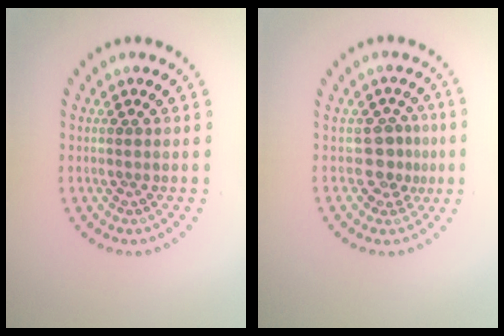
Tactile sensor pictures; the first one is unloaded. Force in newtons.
{"total": 2.6, "press": 2.2, "slide": 1.5}